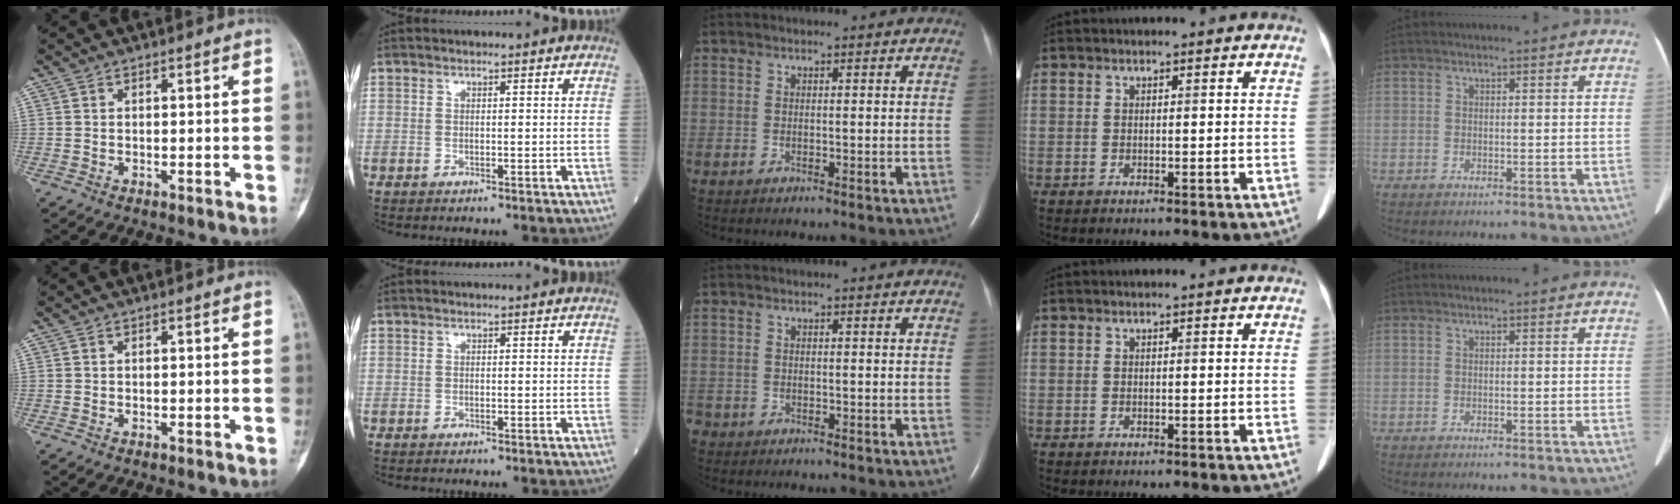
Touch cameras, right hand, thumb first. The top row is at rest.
{"middle": {"total": 1.5, "force": [-1.2, 1.0, 0.3], "torque": [-0.010, 0.000, -0.022]}}